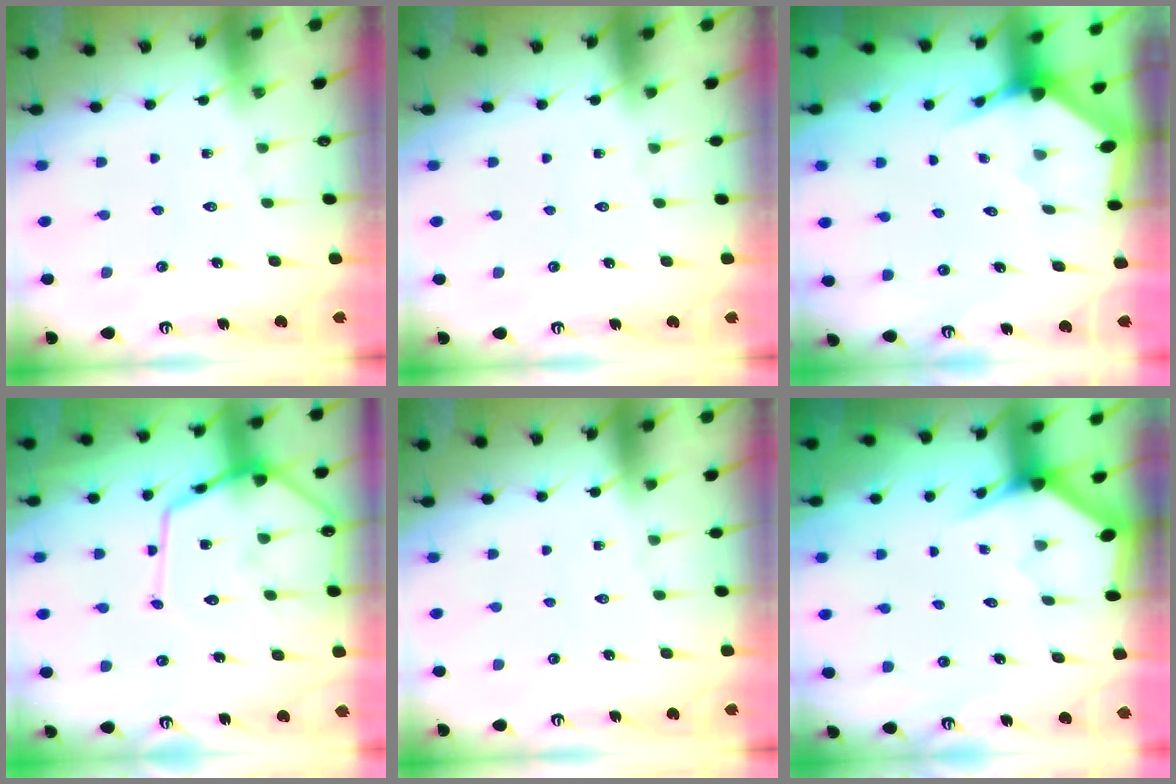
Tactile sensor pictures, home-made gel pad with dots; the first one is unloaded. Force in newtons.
{"total": 0.0}
{"total": 2.9, "press": 2.9, "slide": 0.2}
{"total": 15.5, "press": 15.4, "slide": 1.3}
{"total": 0.0}
{"total": 3.2, "press": 3.2, "slide": 0.1}